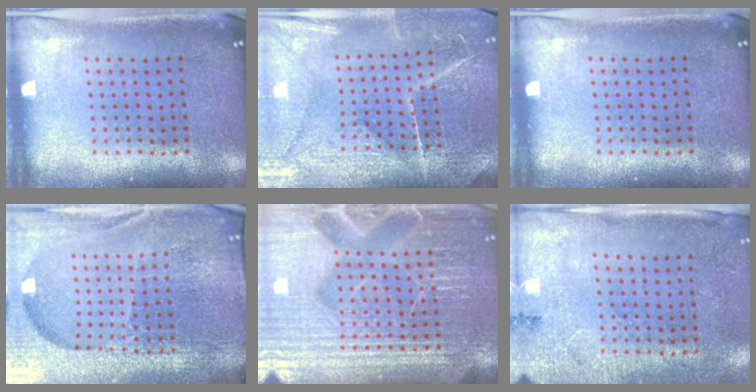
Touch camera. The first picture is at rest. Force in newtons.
{"total": 3.9, "press": 3.8, "slide": 1.1}
{"total": 0.0}
{"total": 6.8, "press": 5.9, "slide": 3.5}
{"total": 7.6, "press": 7.5, "slide": 0.9}
{"total": 2.7, "press": 2.2, "slide": 1.5}